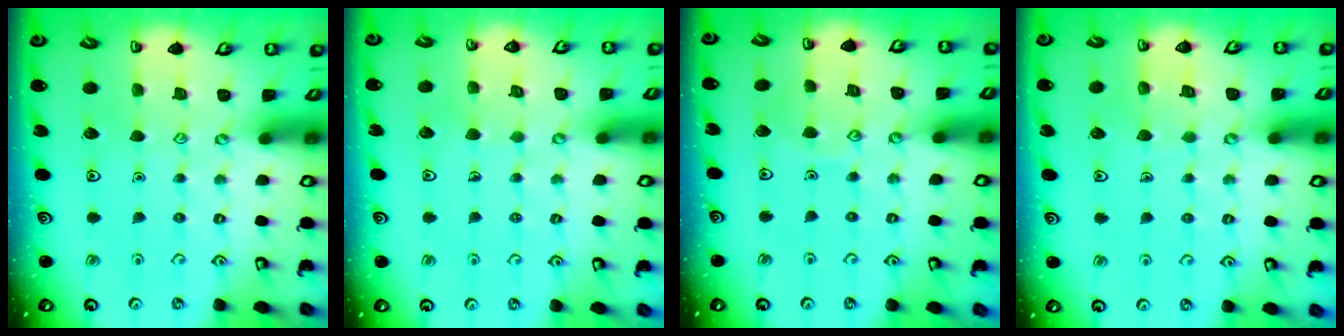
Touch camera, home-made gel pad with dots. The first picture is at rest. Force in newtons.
{"total": 4.4, "press": 4.4, "slide": 0.3}
{"total": 5.8, "press": 5.8, "slide": 0.6}
{"total": 4.3, "press": 4.2, "slide": 0.4}